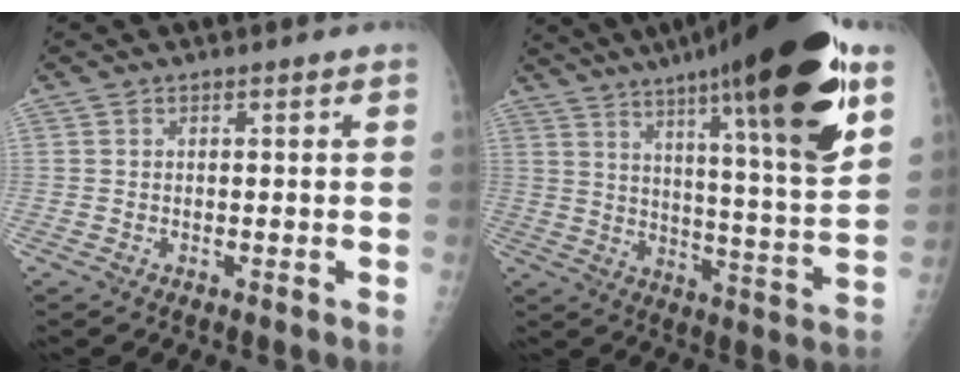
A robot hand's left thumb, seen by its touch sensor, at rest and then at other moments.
{"total": 28.6, "force": [16.6, 4.1, 22.9], "torque": [-0.343, -0.046, 0.251]}